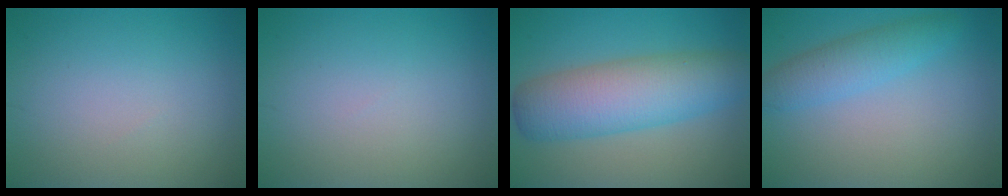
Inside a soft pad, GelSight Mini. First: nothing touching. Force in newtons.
{"total": 0.0}
{"total": 7.9, "press": 7.9, "slide": 0.3}
{"total": 3.3, "press": 3.3, "slide": 0.0}